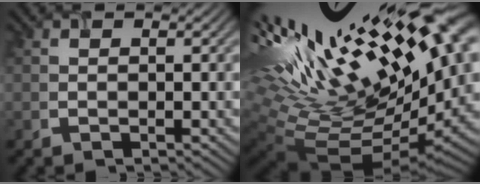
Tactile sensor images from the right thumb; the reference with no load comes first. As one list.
[{"total": 20.2, "force": [8.8, 7.3, 16.6], "torque": [-0.278, 0.007, 0.171]}]